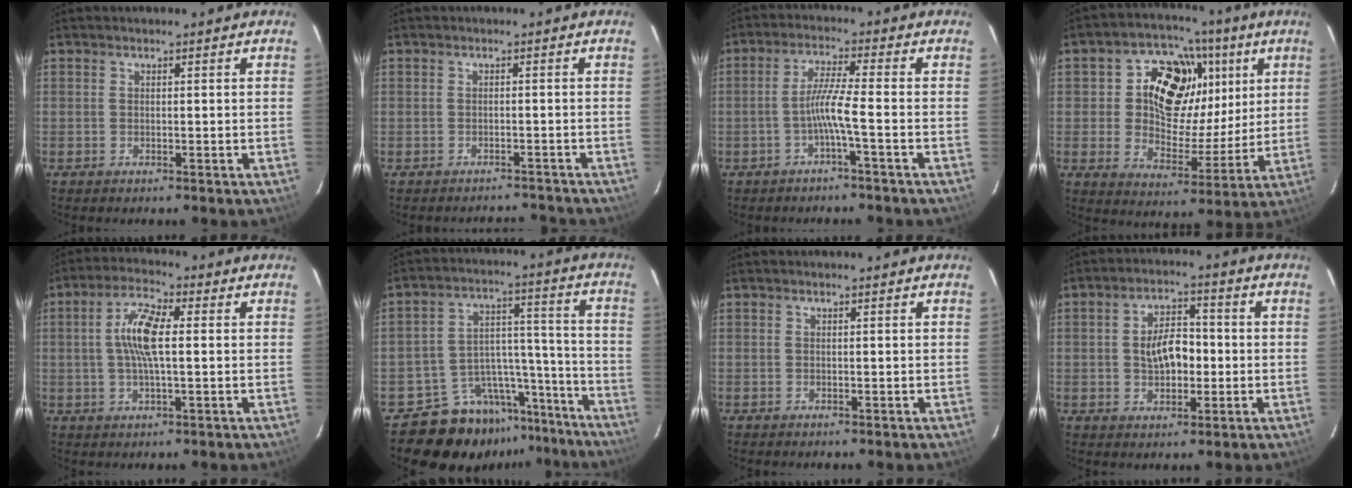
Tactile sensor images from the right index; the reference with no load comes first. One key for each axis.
{"total": 5.2, "fx": -4.6, "fy": 2.2, "fz": 0.5, "tx": -0.004, "ty": 0.023, "tz": -0.059}
{"total": 4.7, "fx": -2.1, "fy": -1.0, "fz": 4.1, "tx": -0.091, "ty": 0.006, "tz": -0.040}
{"total": 16.4, "fx": 5.2, "fy": 12.8, "fz": 8.8, "tx": -0.169, "ty": 0.015, "tz": 0.088}
{"total": 8.0, "fx": 0.6, "fy": 2.3, "fz": 7.6, "tx": -0.150, "ty": 0.012, "tz": 0.009}
{"total": 15.7, "fx": -13.6, "fy": 7.7, "fz": 1.5, "tx": -0.022, "ty": 0.078, "tz": -0.195}
{"total": 0.0}
{"total": 7.2, "fx": -0.5, "fy": 4.4, "fz": 5.7, "tx": -0.103, "ty": 0.019, "tz": -0.002}